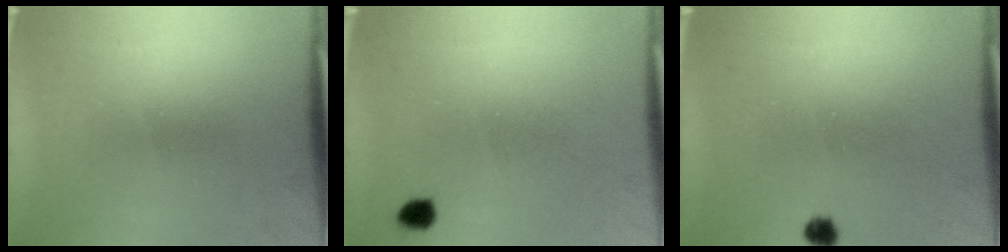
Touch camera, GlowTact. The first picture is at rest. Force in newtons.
{"total": 1.9}
{"total": 1.8}